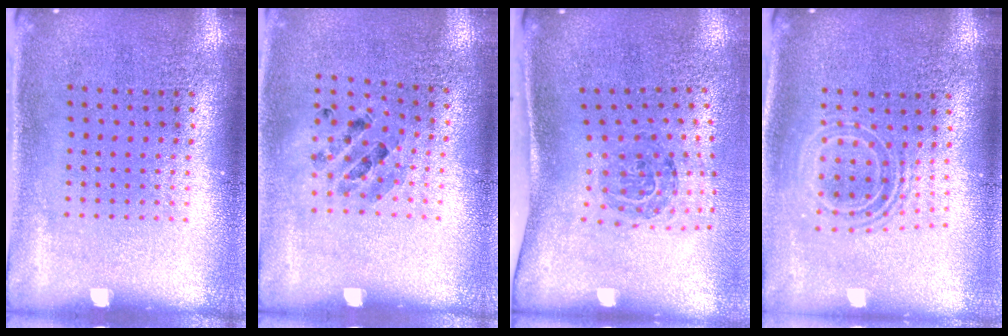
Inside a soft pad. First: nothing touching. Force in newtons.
{"total": 0.8, "press": 0.8, "slide": 0.1}
{"total": 1.8, "press": 1.3, "slide": 1.3}
{"total": 1.7, "press": 1.3, "slide": 1.1}